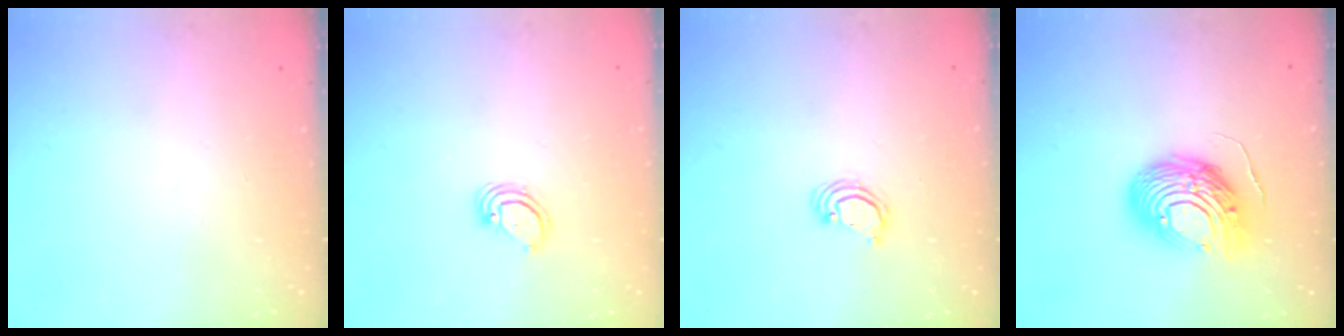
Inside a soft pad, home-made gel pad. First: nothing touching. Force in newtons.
{"total": 2.9, "press": 2.9, "slide": 0.2}
{"total": 2.2, "press": 2.2, "slide": 0.1}
{"total": 14.1, "press": 13.9, "slide": 2.6}